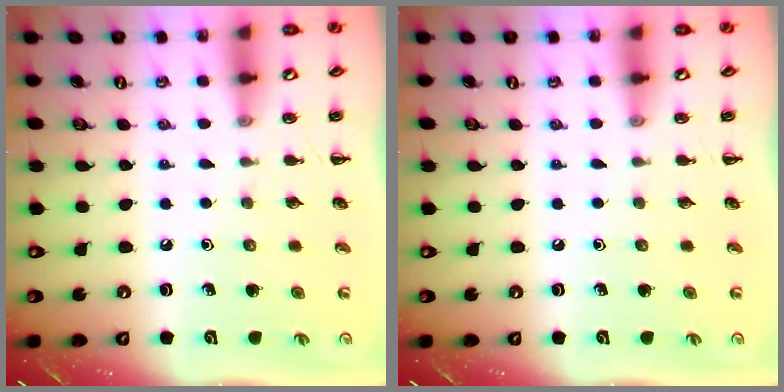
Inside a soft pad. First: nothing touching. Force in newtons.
{"total": 0.0}